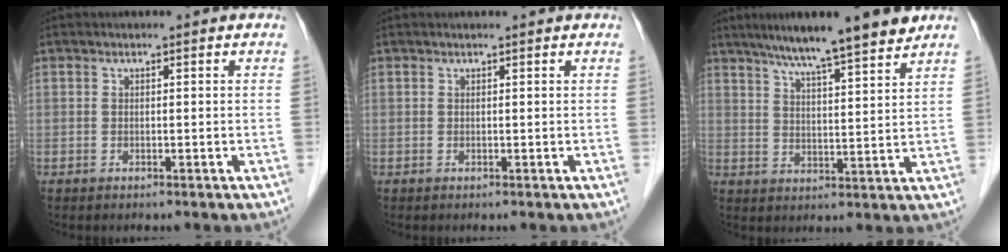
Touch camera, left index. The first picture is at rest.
{"total": 0.9, "force": [0.8, 0.0, 0.3], "torque": [-0.007, 0.008, 0.013]}
{"total": 11.8, "force": [9.6, 0.0, 6.8], "torque": [-0.107, 0.013, 0.141]}